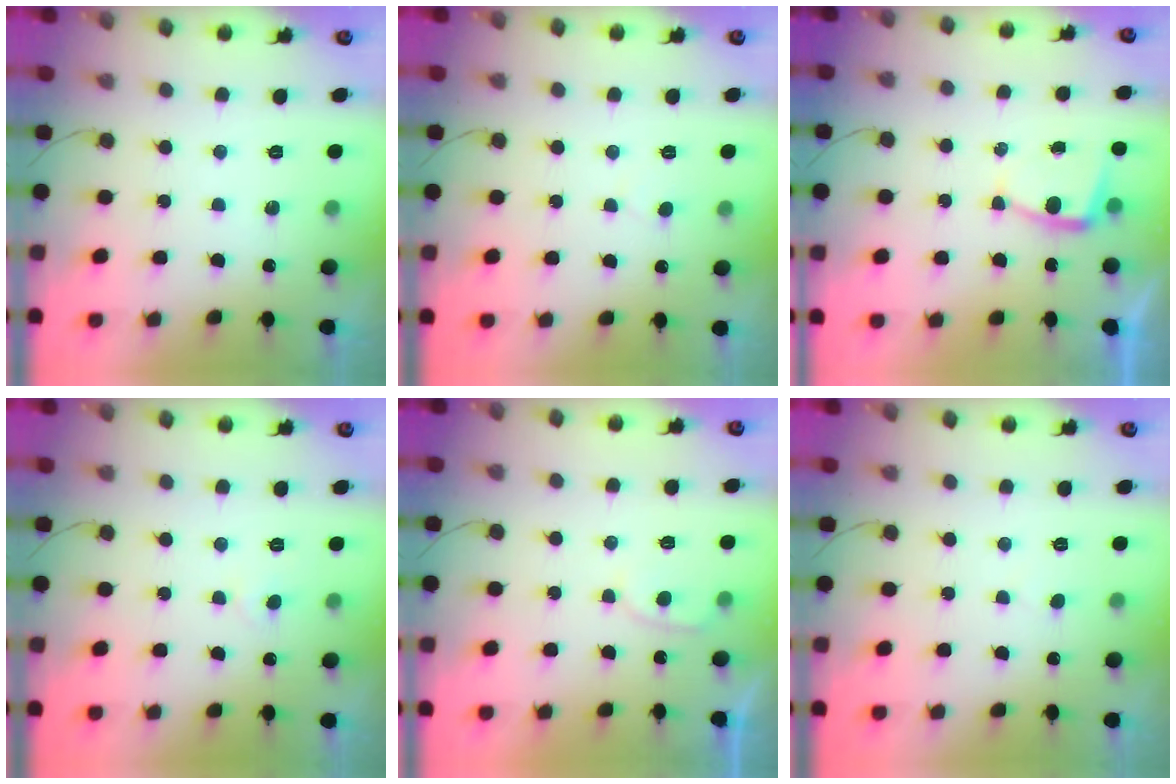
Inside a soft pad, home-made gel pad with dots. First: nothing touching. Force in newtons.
{"total": 2.9, "press": 2.9, "slide": 0.3}
{"total": 3.0, "press": 3.0, "slide": 0.4}
{"total": 3.0, "press": 3.0, "slide": 0.3}
{"total": 2.9, "press": 2.9, "slide": 0.3}
{"total": 2.1, "press": 2.1, "slide": 0.1}